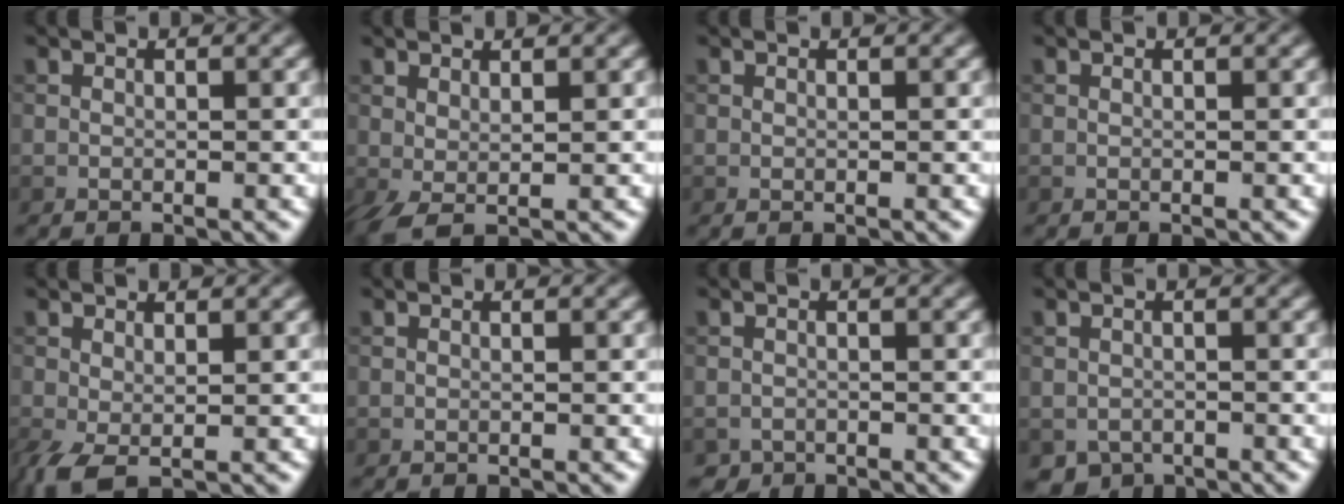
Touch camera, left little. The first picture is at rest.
{"total": 2.1, "force": [0.5, 0.7, 1.9], "torque": [-0.049, 0.002, 0.007]}
{"total": 0.0}
{"total": 0.0}
{"total": 2.4, "force": [-0.5, 0.9, 2.1], "torque": [-0.056, -0.005, -0.011]}
{"total": 0.0}
{"total": 0.9, "force": [-0.8, 0.5, -0.1], "torque": [0.006, -0.002, -0.015]}
{"total": 1.7, "force": [-1.1, 1.2, 0.5], "torque": [-0.008, -0.007, -0.022]}